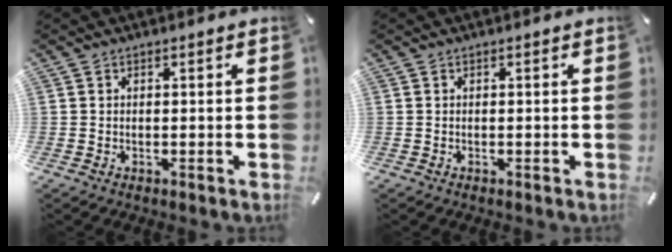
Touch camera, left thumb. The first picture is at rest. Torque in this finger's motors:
{"motor_torque": [0.11, 0.29, 0.18, -0.13, 0.02]}